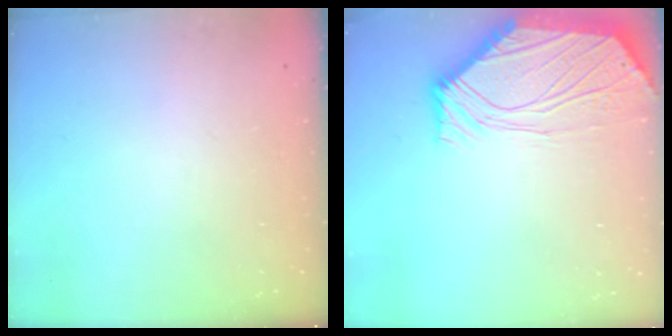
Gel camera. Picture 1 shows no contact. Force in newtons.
{"total": 10.5, "press": 10.4, "slide": 1.4}